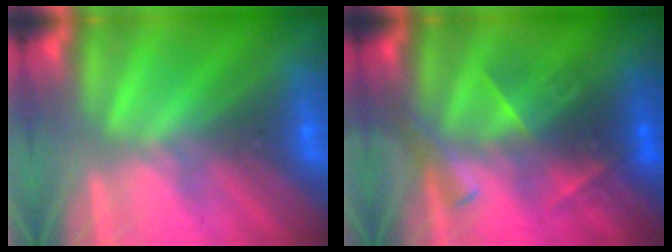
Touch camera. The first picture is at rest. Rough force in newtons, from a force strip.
{"total": 2.9}